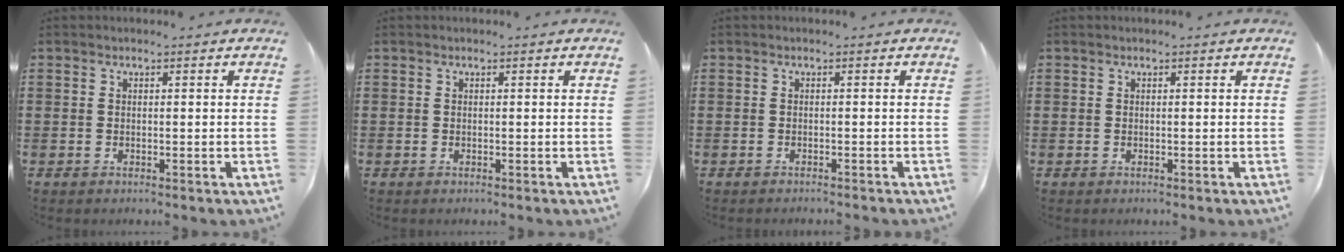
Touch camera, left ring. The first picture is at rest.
{"total": 0.0}
{"total": 0.6, "force": [-0.6, -0.1, 0.1], "torque": [-0.005, -0.001, -0.012]}
{"total": 0.0}